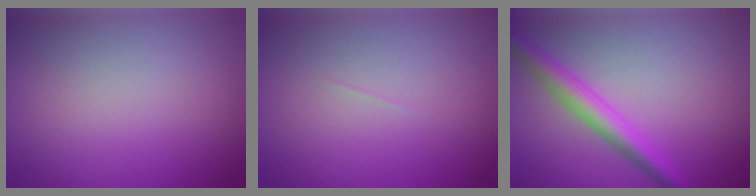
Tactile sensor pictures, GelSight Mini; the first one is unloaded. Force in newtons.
{"total": 0.0}
{"total": 3.4, "press": 3.4, "slide": 0.1}